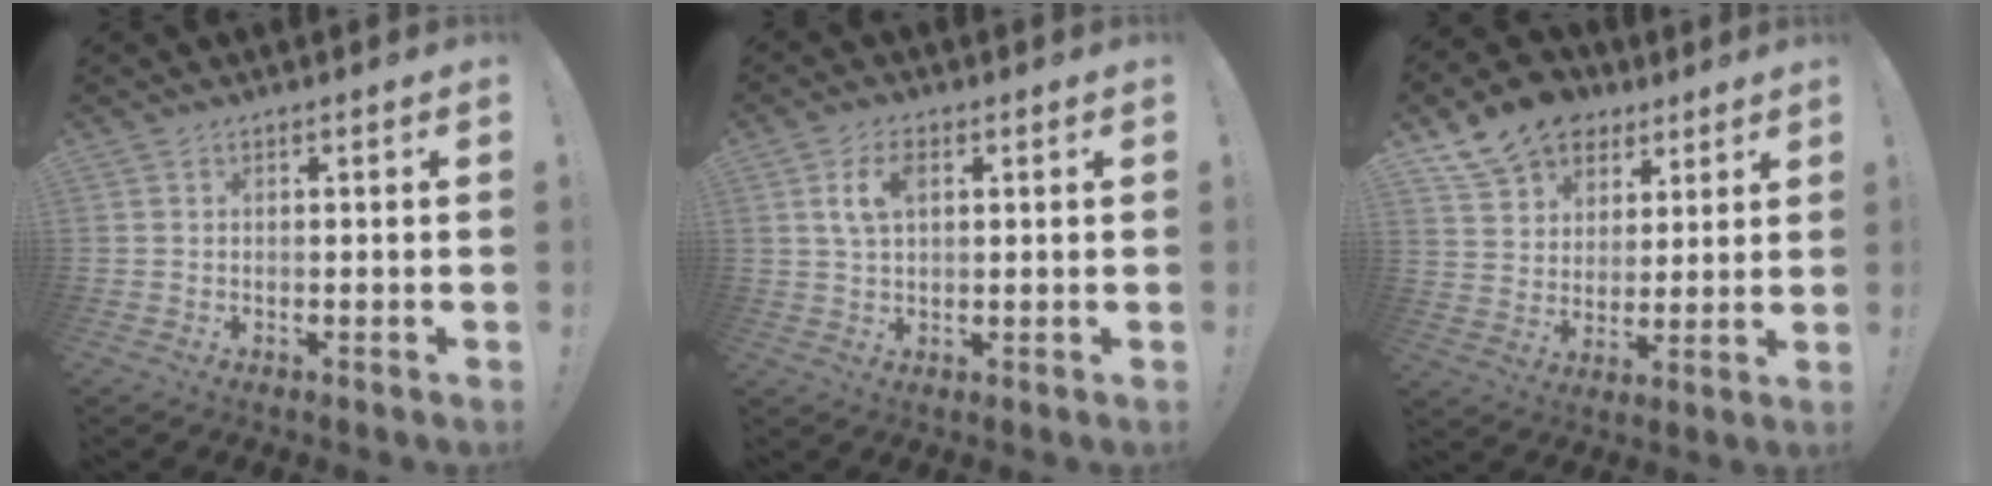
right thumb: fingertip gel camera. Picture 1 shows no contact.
{"total": 6.8, "force": [2.0, 3.9, 5.3], "torque": [-0.094, 0.000, 0.034]}
{"total": 14.4, "force": [9.8, 9.5, 4.6], "torque": [-0.080, -0.060, 0.187]}